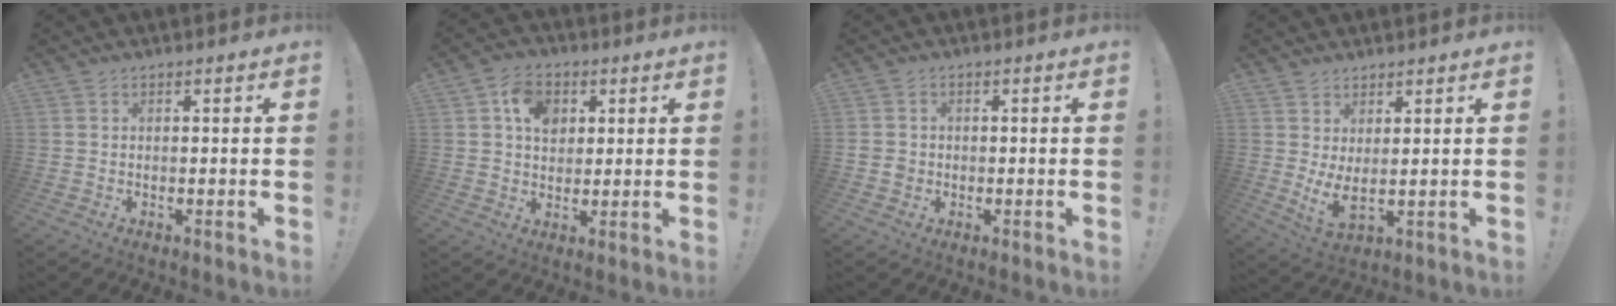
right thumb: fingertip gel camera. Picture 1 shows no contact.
{"total": 9.0, "force": [3.1, 7.1, 4.7], "torque": [-0.070, -0.001, 0.059]}
{"total": 2.6, "force": [-0.8, 2.3, 1.0], "torque": [-0.010, 0.004, -0.014]}
{"total": 5.1, "force": [2.5, 1.2, 4.3], "torque": [-0.064, -0.031, 0.046]}